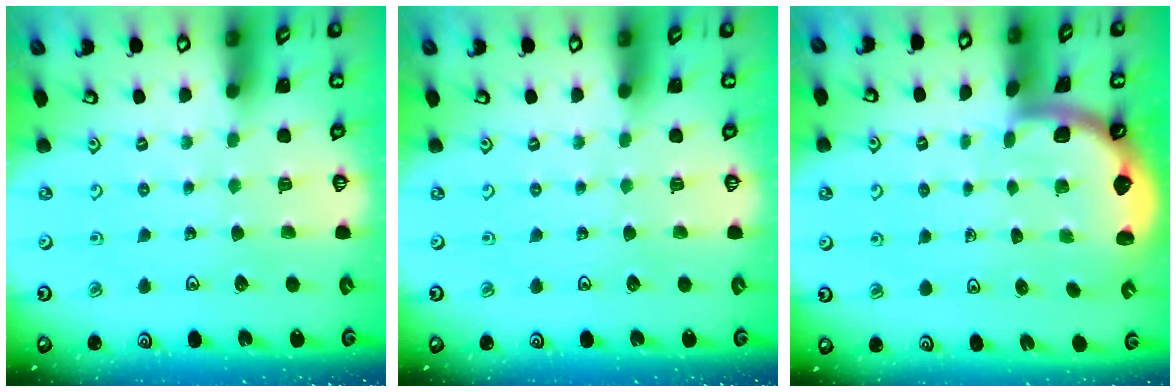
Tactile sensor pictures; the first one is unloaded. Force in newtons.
{"total": 0.0}
{"total": 1.6, "press": 1.6, "slide": 0.1}